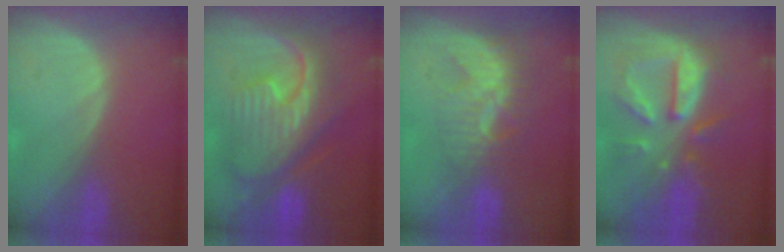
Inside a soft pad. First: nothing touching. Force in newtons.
{"total": 12.1, "press": 12.0, "slide": 1.4}
{"total": 8.8, "press": 7.6, "slide": 4.4}
{"total": 10.8, "press": 9.5, "slide": 5.1}